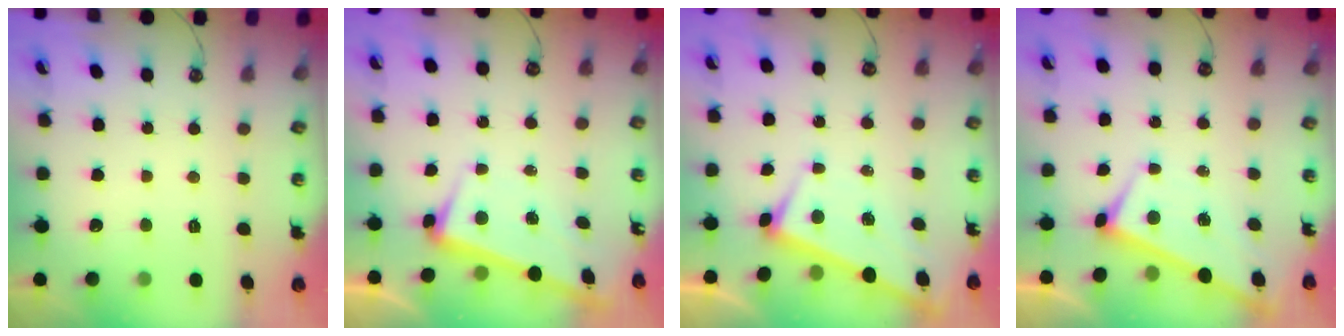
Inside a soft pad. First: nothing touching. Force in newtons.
{"total": 3.0, "press": 2.8, "slide": 1.1}
{"total": 2.6, "press": 2.6, "slide": 0.2}
{"total": 1.6, "press": 1.6, "slide": 0.1}